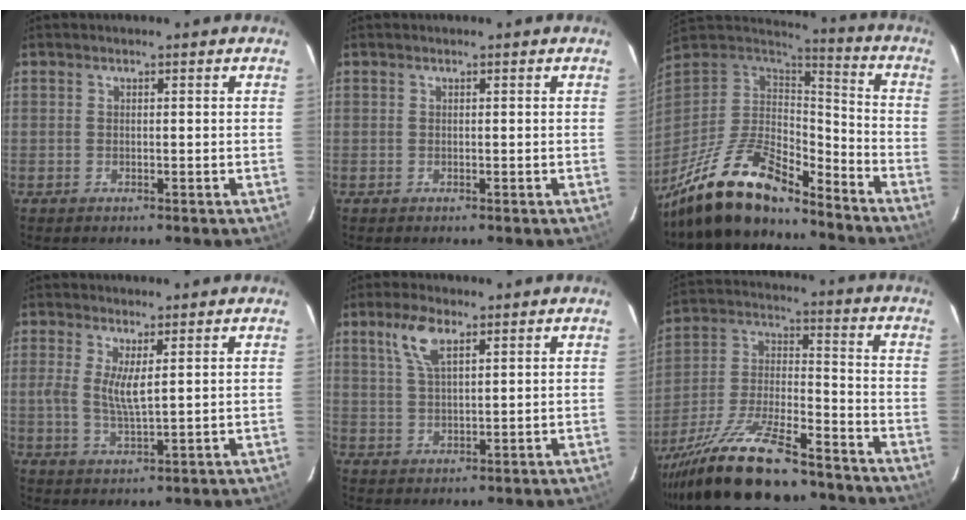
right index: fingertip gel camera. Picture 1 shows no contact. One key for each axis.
{"total": 0.0}
{"total": 21.8, "fx": -17.0, "fy": 6.8, "fz": 11.9, "tx": -0.246, "ty": -0.028, "tz": -0.305}
{"total": 4.9, "fx": 1.2, "fy": 1.0, "fz": 4.7, "tx": -0.094, "ty": -0.008, "tz": 0.021}
{"total": 6.2, "fx": 3.4, "fy": 2.2, "fz": 4.7, "tx": -0.096, "ty": 0.010, "tz": 0.070}
{"total": 22.2, "fx": -17.2, "fy": 5.8, "fz": 12.7, "tx": -0.252, "ty": -0.021, "tz": -0.284}